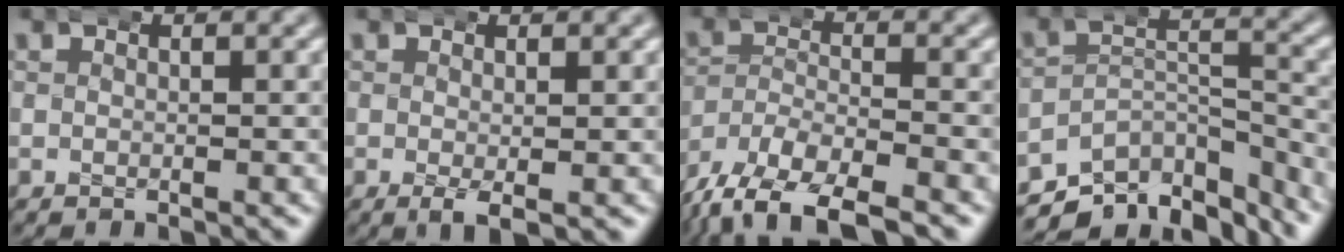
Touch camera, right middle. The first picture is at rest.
{"total": 1.7, "force": [-0.6, 0.4, 1.6], "torque": [-0.030, -0.013, -0.004]}
{"total": 9.2, "force": [-6.7, 4.2, 4.6], "torque": [-0.086, -0.031, -0.097]}
{"total": 10.7, "force": [-8.1, 5.4, 4.4], "torque": [-0.051, -0.026, -0.123]}